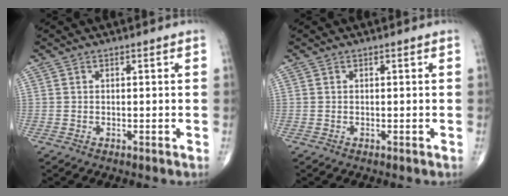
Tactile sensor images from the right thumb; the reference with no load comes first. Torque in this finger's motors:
{"motor_torque": [0.05, -0.05, 0.11, 0.06, 0.02]}